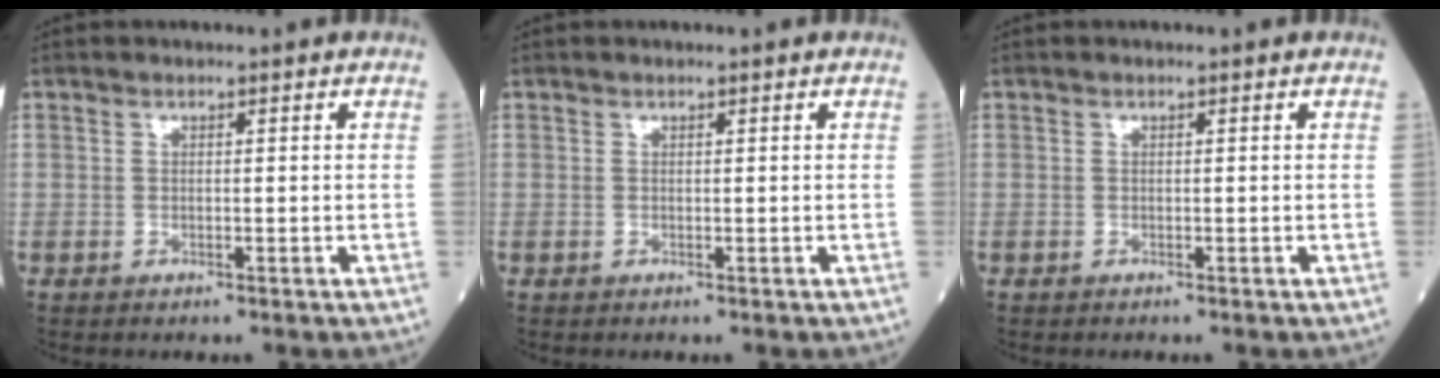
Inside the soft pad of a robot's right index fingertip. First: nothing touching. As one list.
[{"total": 0.0}, {"total": 0.0}]